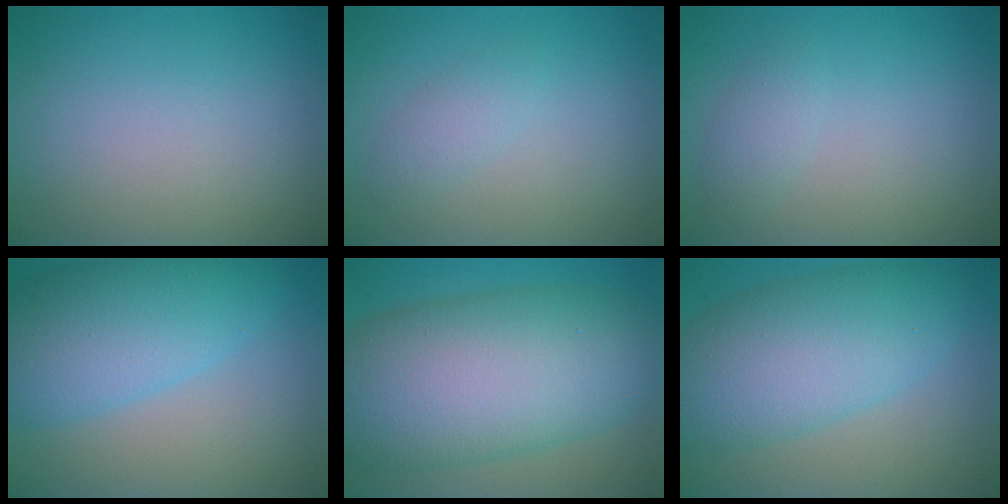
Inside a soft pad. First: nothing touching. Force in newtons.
{"total": 1.5, "press": 1.5, "slide": 0.1}
{"total": 1.5, "press": 1.5, "slide": 0.1}
{"total": 7.6, "press": 7.6, "slide": 0.3}
{"total": 13.7, "press": 13.7, "slide": 0.5}
{"total": 8.4, "press": 8.4, "slide": 0.3}